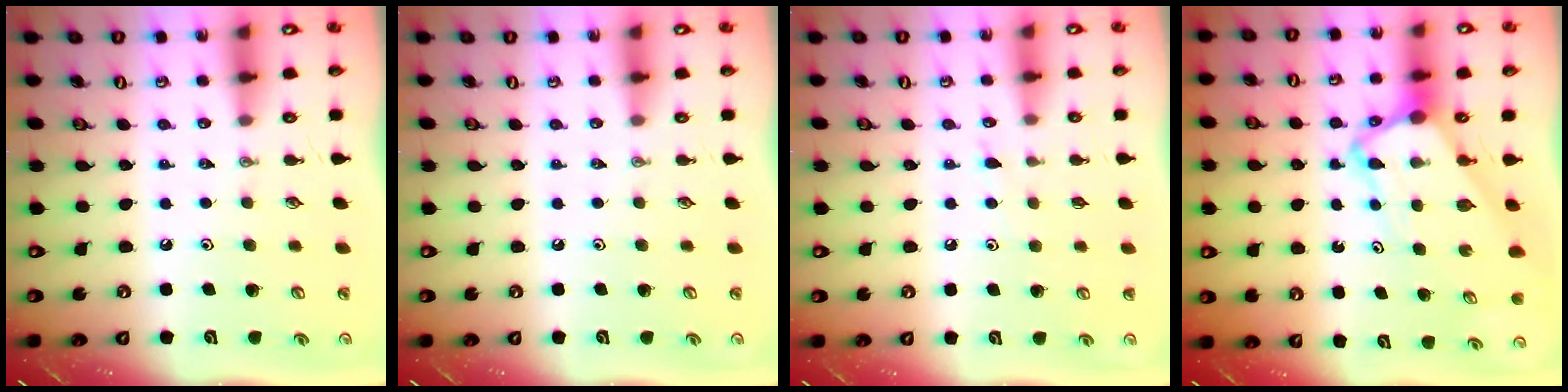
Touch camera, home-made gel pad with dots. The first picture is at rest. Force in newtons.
{"total": 0.0}
{"total": 7.4, "press": 7.4, "slide": 0.5}
{"total": 6.2, "press": 6.2, "slide": 0.5}